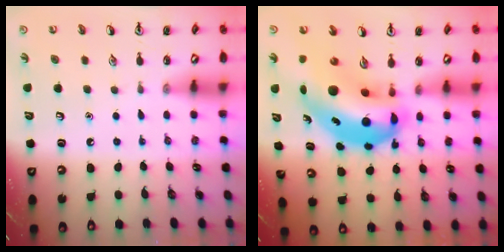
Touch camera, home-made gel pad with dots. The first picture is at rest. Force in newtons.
{"total": 14.2, "press": 13.6, "slide": 4.1}